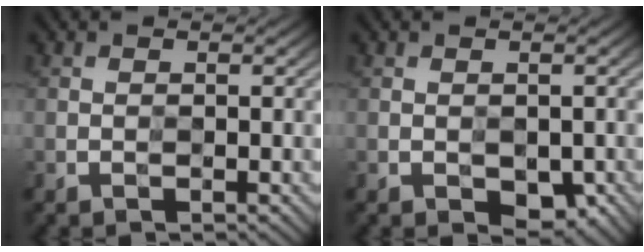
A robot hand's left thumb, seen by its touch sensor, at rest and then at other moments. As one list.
[{"total": 3.5, "force": [-1.6, 2.1, 2.3], "torque": [-0.033, -0.009, -0.020]}]